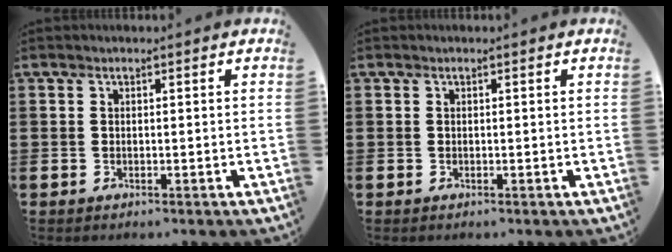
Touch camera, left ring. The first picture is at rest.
{"total": 0.0}